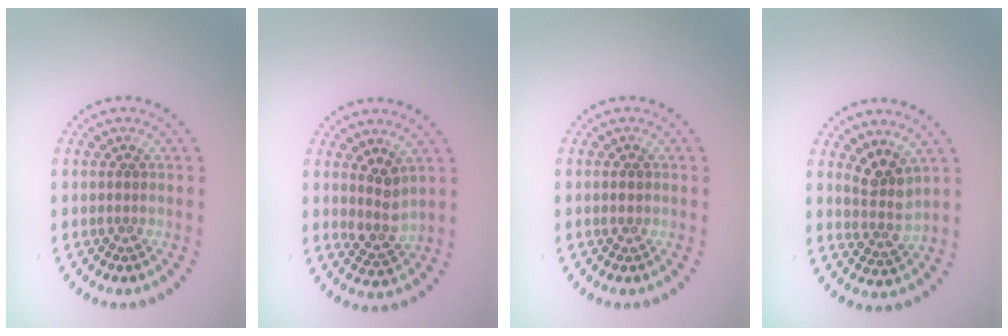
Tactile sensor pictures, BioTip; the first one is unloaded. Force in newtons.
{"total": 2.6, "press": 2.0, "slide": 1.6}
{"total": 1.0, "press": 1.0, "slide": 0.1}
{"total": 2.6, "press": 2.0, "slide": 1.7}